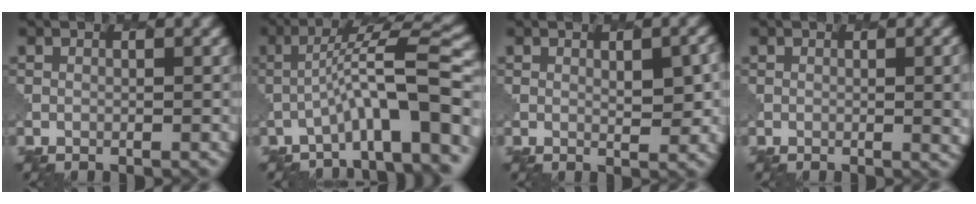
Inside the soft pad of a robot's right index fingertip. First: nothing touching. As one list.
[{"total": 8.0, "force": [-2.9, 1.4, 7.3], "torque": [-0.108, 0.023, -0.050]}, {"total": 3.1, "force": [0.9, 1.2, 2.7], "torque": [-0.039, 0.000, 0.017]}, {"total": 2.8, "force": [0.1, 0.7, 2.7], "torque": [-0.033, -0.001, 0.002]}]